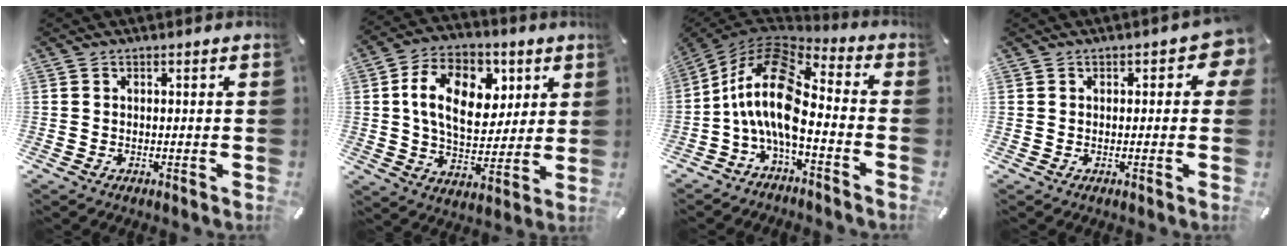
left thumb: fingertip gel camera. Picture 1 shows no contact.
{"total": 16.2, "force": [4.7, 11.3, 10.7], "torque": [-0.170, 0.003, 0.084]}
{"total": 16.9, "force": [-3.2, 8.6, 14.2], "torque": [-0.304, 0.008, -0.057]}
{"total": 4.0, "force": [1.2, 2.4, 3.0], "torque": [-0.026, 0.000, 0.015]}